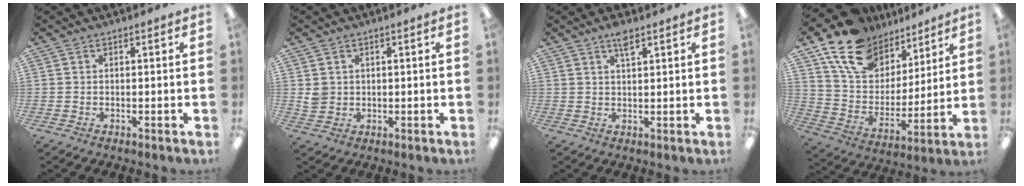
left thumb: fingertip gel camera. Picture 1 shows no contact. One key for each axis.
{"total": 2.8, "fx": 0.8, "fy": 2.5, "fz": 0.7, "tx": -0.007, "ty": 0.001, "tz": 0.015}
{"total": 3.5, "fx": 2.4, "fy": 0.9, "fz": 2.4, "tx": -0.045, "ty": -0.001, "tz": 0.041}
{"total": 17.1, "fx": 11.8, "fy": 10.7, "fz": 6.3, "tx": -0.130, "ty": -0.065, "tz": 0.221}